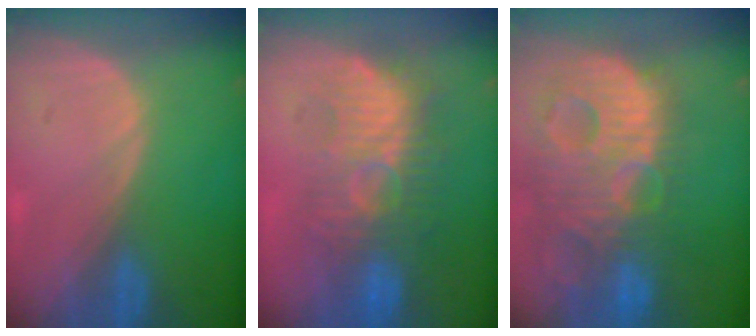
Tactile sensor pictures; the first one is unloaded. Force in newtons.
{"total": 9.5, "press": 9.2, "slide": 2.1}
{"total": 14.1, "press": 12.2, "slide": 7.0}